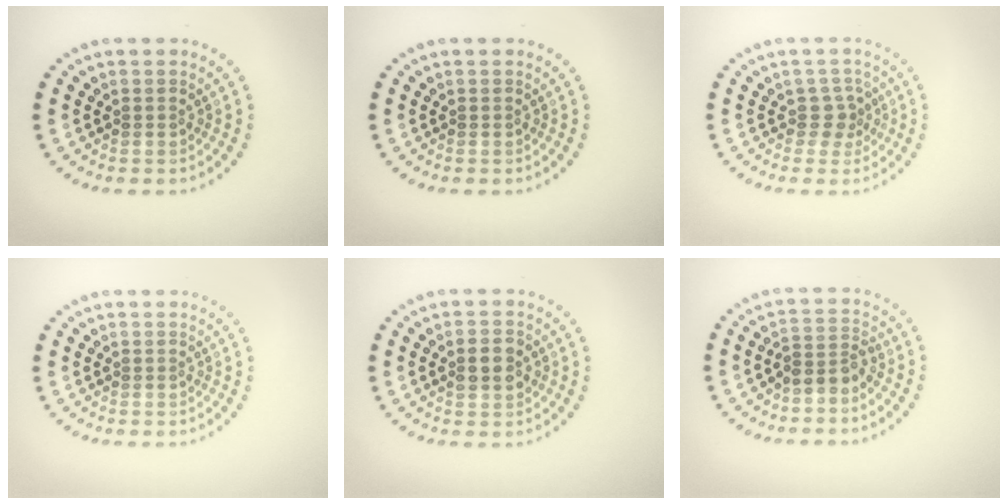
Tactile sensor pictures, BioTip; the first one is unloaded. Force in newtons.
{"total": 0.0}
{"total": 2.0, "press": 1.6, "slide": 1.3}
{"total": 0.0}
{"total": 3.0, "press": 3.0, "slide": 0.2}
{"total": 2.2, "press": 1.8, "slide": 1.3}